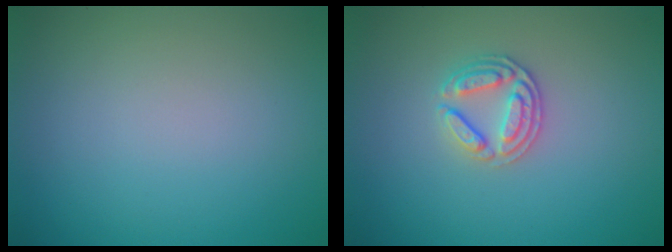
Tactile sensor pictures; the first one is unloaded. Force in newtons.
{"total": 2.6, "press": 2.5, "slide": 0.6}